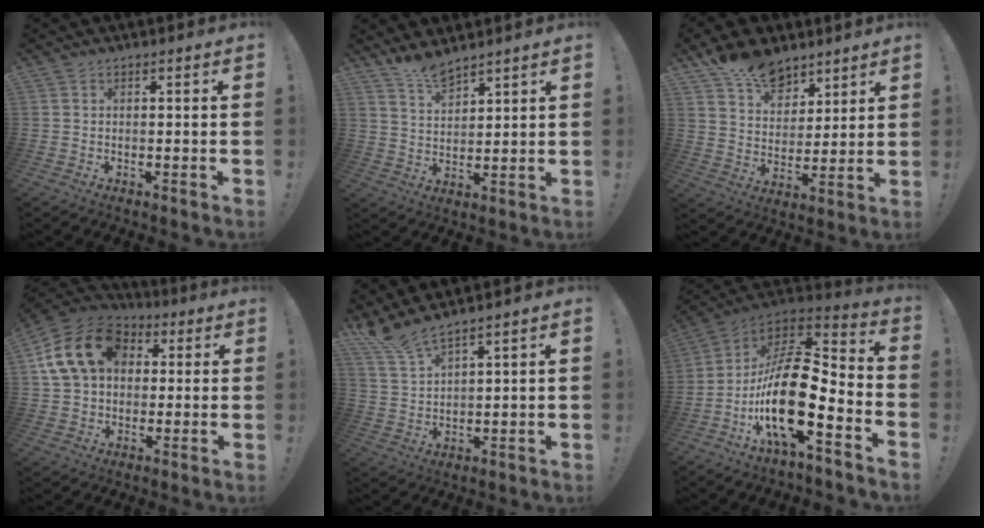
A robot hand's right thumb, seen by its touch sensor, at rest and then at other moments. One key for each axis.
{"total": 6.9, "fx": 6.3, "fy": 1.5, "fz": 2.3, "tx": -0.050, "ty": -0.039, "tz": 0.116}
{"total": 13.8, "fx": 10.0, "fy": 8.2, "fz": 4.7, "tx": -0.076, "ty": -0.066, "tz": 0.193}
{"total": 17.9, "fx": 4.9, "fy": 13.2, "fz": 11.0, "tx": -0.191, "ty": 0.006, "tz": 0.094}
{"total": 6.7, "fx": 5.8, "fy": 0.8, "fz": 3.2, "tx": -0.071, "ty": -0.033, "tz": 0.108}
{"total": 21.7, "fx": -5.9, "fy": 7.8, "fz": 19.4, "tx": -0.379, "ty": 0.015, "tz": -0.102}